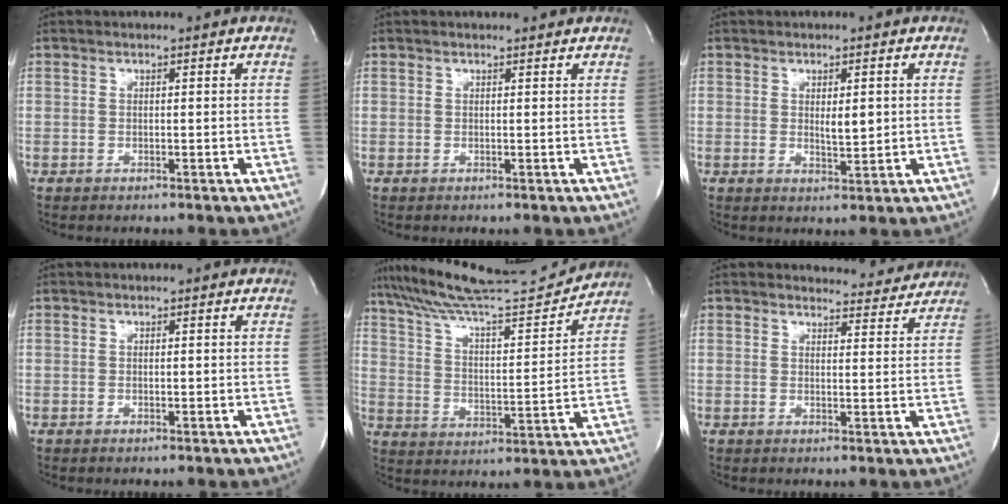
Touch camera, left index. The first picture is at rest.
{"total": 1.4, "force": [1.4, 0.0, 0.4], "torque": [-0.015, 0.003, 0.015]}
{"total": 2.7, "force": [0.4, 0.8, 2.6], "torque": [-0.042, -0.007, 0.010]}
{"total": 0.0}
{"total": 17.2, "force": [16.3, -0.3, 5.6], "torque": [-0.103, -0.019, 0.260]}
{"total": 5.0, "force": [4.9, 0.8, -0.7], "torque": [0.007, -0.009, 0.050]}